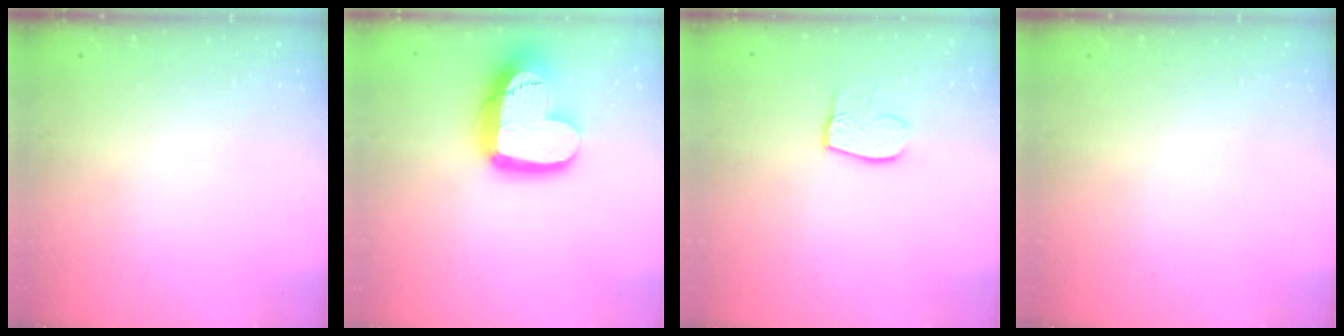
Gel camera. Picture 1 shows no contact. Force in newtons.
{"total": 17.1, "press": 17.0, "slide": 1.5}
{"total": 8.5, "press": 8.5, "slide": 0.7}
{"total": 0.0}